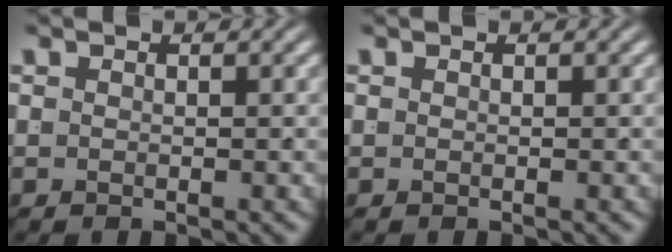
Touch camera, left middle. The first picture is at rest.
{"total": 0.0}